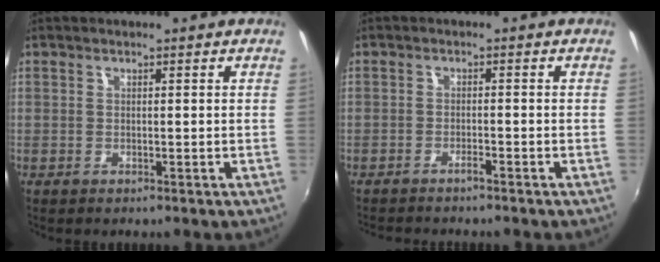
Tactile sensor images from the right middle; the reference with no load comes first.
{"total": 2.5, "force": [-2.4, 0.1, 0.9], "torque": [-0.026, -0.005, -0.041]}